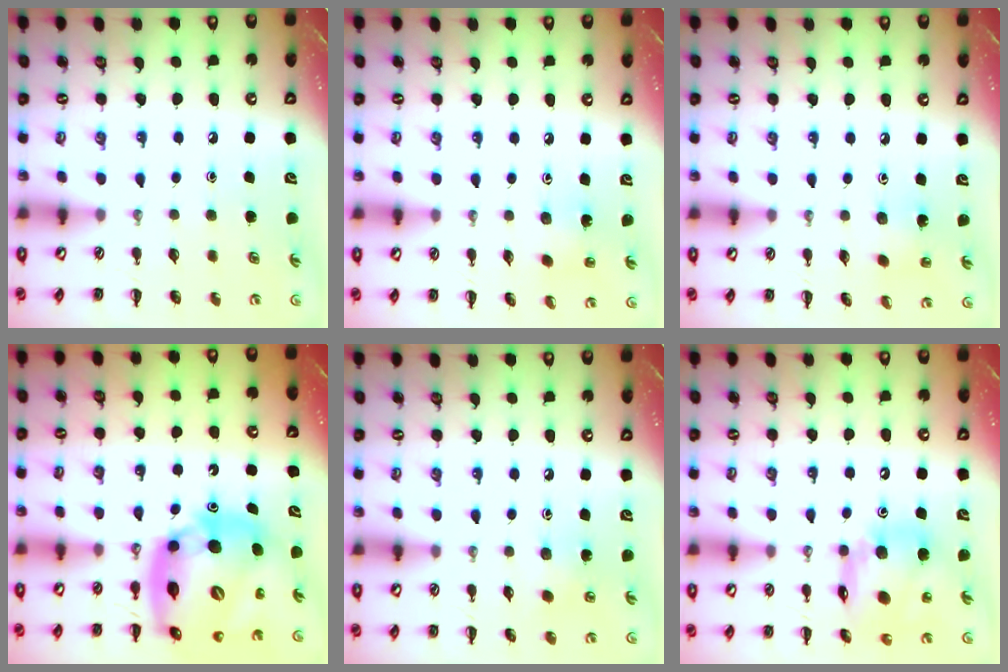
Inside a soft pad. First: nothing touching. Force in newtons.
{"total": 2.8, "press": 2.7, "slide": 0.8}
{"total": 2.8, "press": 2.7, "slide": 0.8}
{"total": 17.5, "press": 16.7, "slide": 5.2}
{"total": 4.8, "press": 4.6, "slide": 1.4}
{"total": 14.6, "press": 14.1, "slide": 3.8}